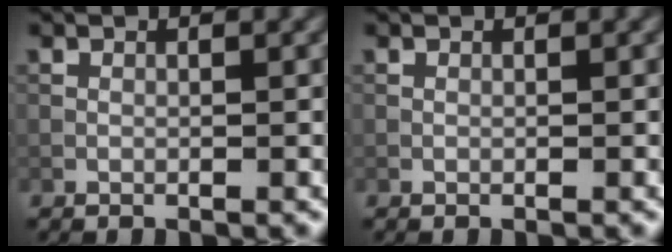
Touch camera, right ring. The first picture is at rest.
{"total": 0.0}